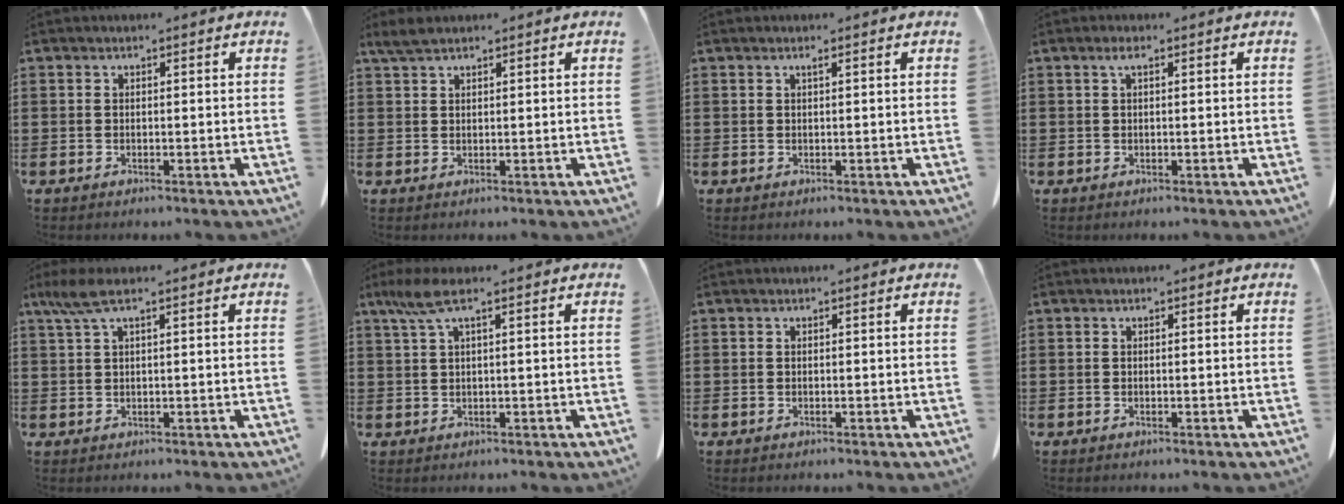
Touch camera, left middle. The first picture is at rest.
{"total": 2.5, "force": [1.8, 0.6, 1.6], "torque": [-0.035, 0.003, 0.034]}
{"total": 0.6, "force": [0.3, 0.0, 0.5], "torque": [-0.009, -0.003, 0.006]}
{"total": 1.4, "force": [0.5, 0.3, 1.3], "torque": [-0.028, 0.004, 0.008]}
{"total": 3.7, "force": [1.5, 0.7, 3.3], "torque": [-0.081, -0.004, 0.023]}
{"total": 4.1, "force": [1.6, 0.7, 3.7], "torque": [-0.090, -0.004, 0.025]}
{"total": 0.0}
{"total": 0.0}